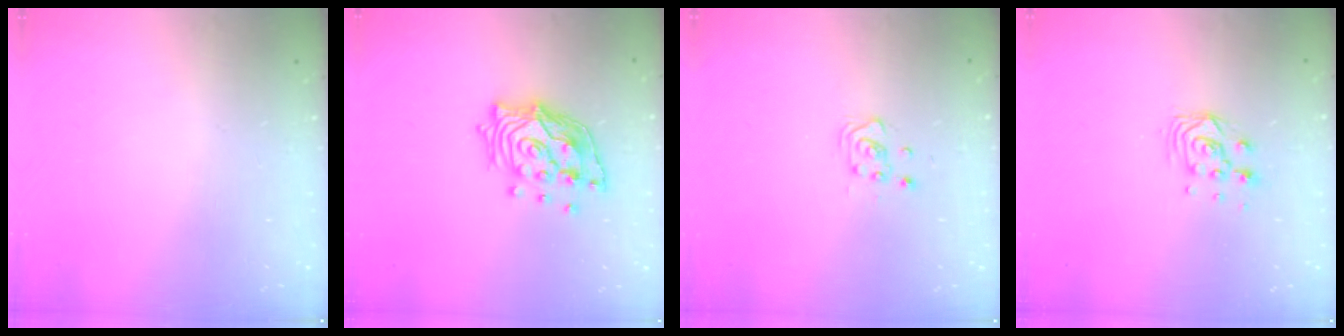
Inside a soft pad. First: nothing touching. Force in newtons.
{"total": 13.9, "press": 13.7, "slide": 2.2}
{"total": 3.6, "press": 3.6, "slide": 0.6}
{"total": 6.1, "press": 6.1, "slide": 0.8}